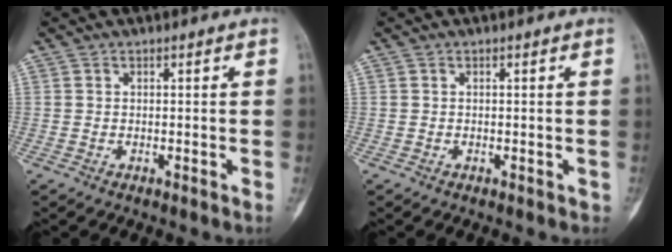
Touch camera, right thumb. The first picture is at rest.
{"total": 0.0}